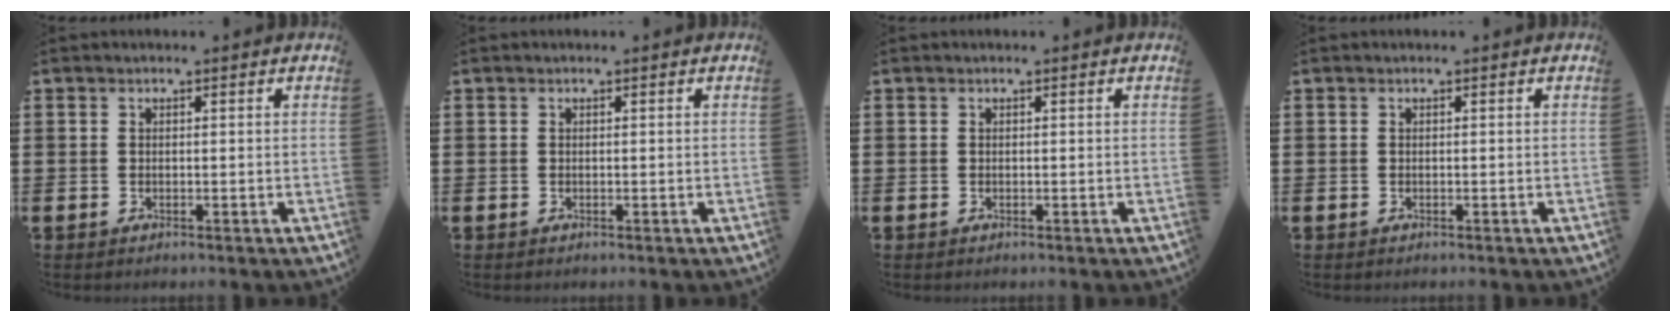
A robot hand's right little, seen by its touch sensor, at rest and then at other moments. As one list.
[{"total": 0.0}, {"total": 0.0}, {"total": 0.0}]